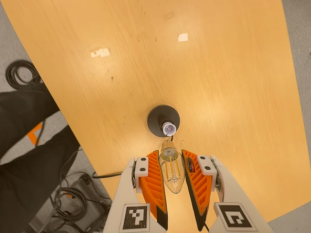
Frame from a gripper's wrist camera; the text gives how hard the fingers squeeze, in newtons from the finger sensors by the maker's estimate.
{"total": 15.4, "left": 17.4, "right": 13.5}